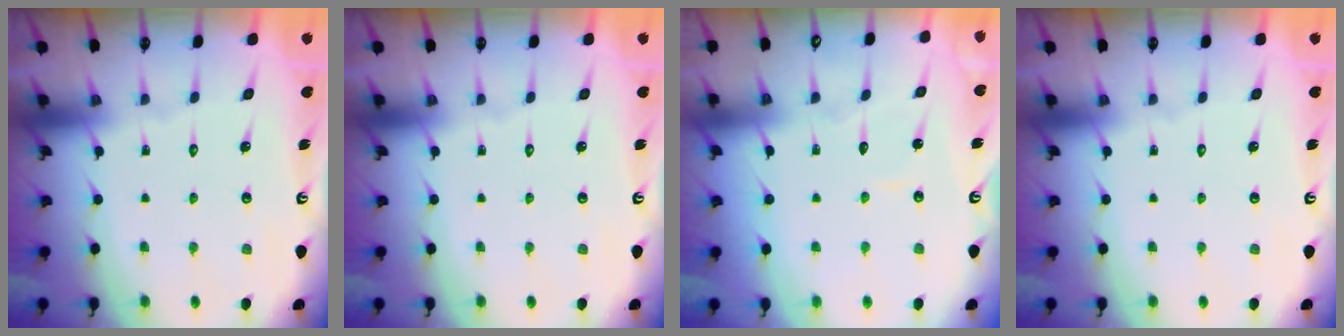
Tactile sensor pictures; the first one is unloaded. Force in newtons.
{"total": 0.0}
{"total": 4.8, "press": 4.7, "slide": 0.4}
{"total": 0.0}